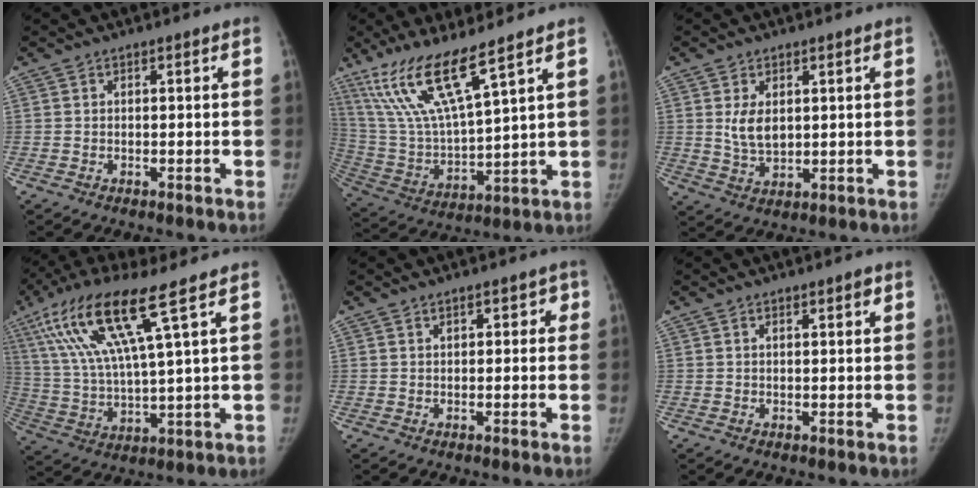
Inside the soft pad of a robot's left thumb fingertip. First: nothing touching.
{"total": 16.2, "force": [10.6, 2.6, 11.9], "torque": [-0.242, -0.052, 0.222]}
{"total": 5.7, "force": [1.4, 3.5, 4.2], "torque": [-0.063, -0.014, 0.036]}
{"total": 16.5, "force": [7.6, 1.9, 14.5], "torque": [-0.318, -0.015, 0.148]}
{"total": 2.4, "force": [1.0, 1.6, 1.5], "torque": [0.003, 0.002, 0.009]}
{"total": 2.0, "force": [1.1, 0.7, 1.5], "torque": [-0.015, -0.003, 0.014]}